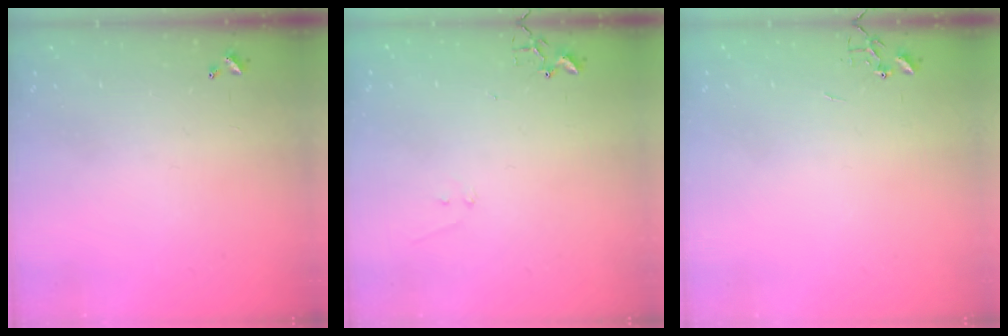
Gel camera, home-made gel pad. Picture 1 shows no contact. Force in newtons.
{"total": 6.1, "press": 6.1, "slide": 0.5}
{"total": 0.0}